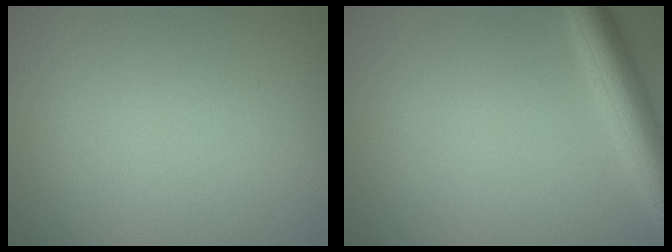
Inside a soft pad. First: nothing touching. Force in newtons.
{"total": 4.5, "press": 4.4, "slide": 0.2}